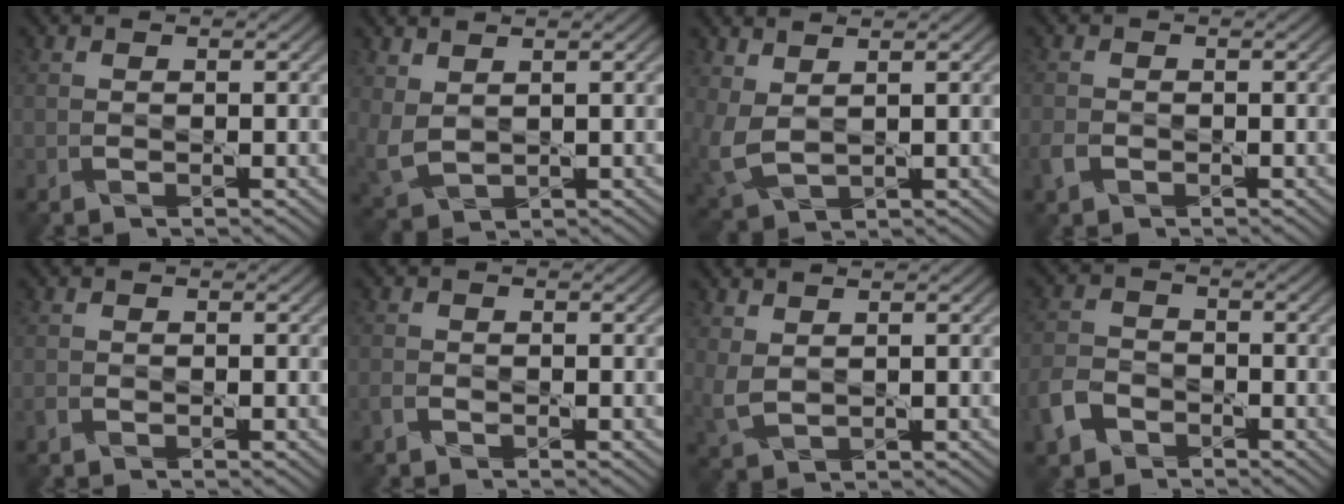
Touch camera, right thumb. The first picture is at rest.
{"total": 4.5, "force": [1.6, 2.9, 3.0], "torque": [-0.096, -0.009, 0.043]}
{"total": 5.3, "force": [1.4, 3.1, 4.1], "torque": [-0.121, -0.006, 0.036]}
{"total": 2.1, "force": [-1.1, 1.5, 0.9], "torque": [-0.030, -0.004, -0.028]}
{"total": 0.9, "force": [-0.6, 0.5, 0.3], "torque": [-0.012, 0.000, -0.015]}
{"total": 1.2, "force": [-1.0, 0.6, 0.4], "torque": [-0.015, 0.001, -0.024]}
{"total": 3.2, "force": [1.1, 2.0, 2.3], "torque": [-0.068, -0.001, 0.025]}
{"total": 5.1, "force": [-3.2, 3.3, 2.1], "torque": [-0.062, -0.002, -0.075]}